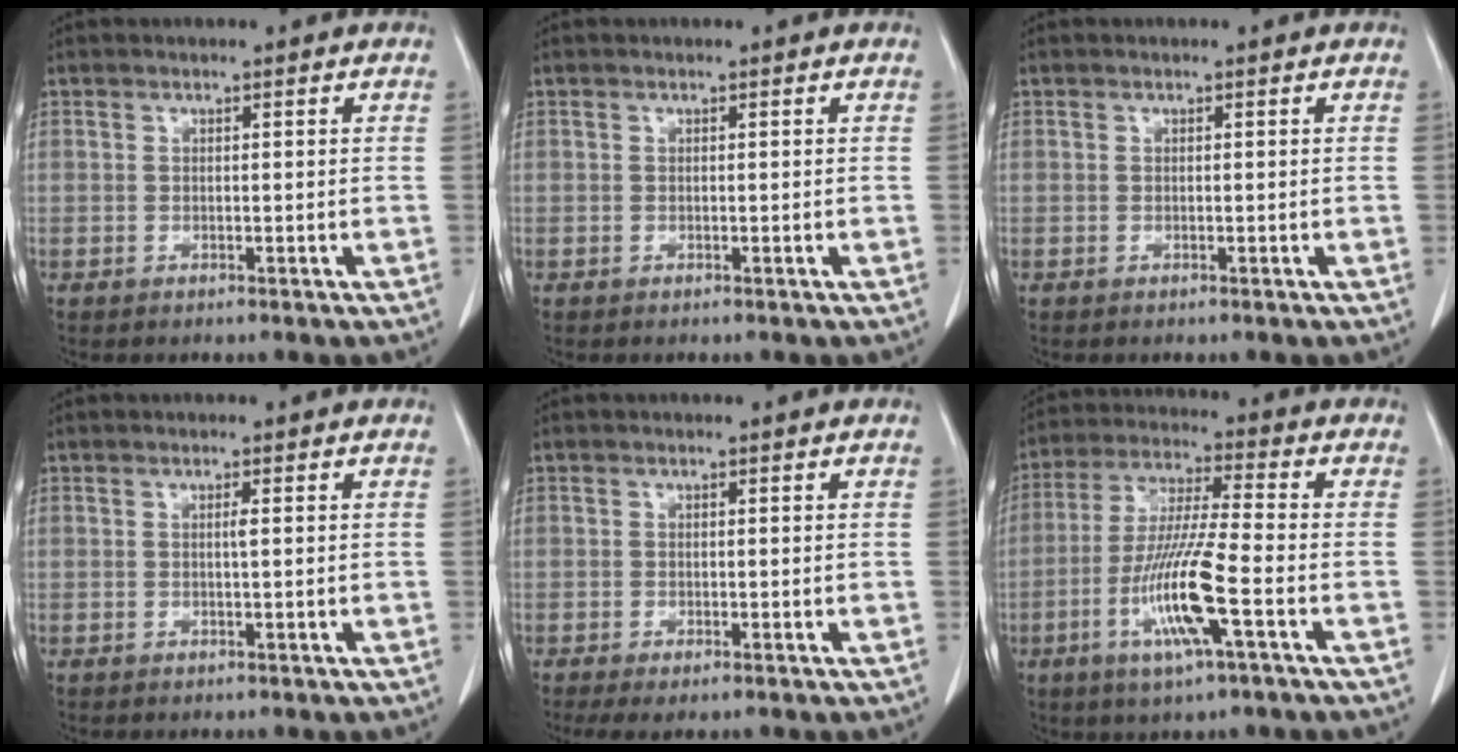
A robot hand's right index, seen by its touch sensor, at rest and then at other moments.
{"total": 0.0}
{"total": 0.0}
{"total": 0.7, "force": [0.1, -0.1, 0.7], "torque": [-0.012, -0.001, 0.000]}
{"total": 2.4, "force": [-1.5, 0.6, 1.8], "torque": [-0.032, -0.008, -0.024]}
{"total": 12.4, "force": [-4.4, 0.2, 11.6], "torque": [-0.236, -0.013, -0.085]}